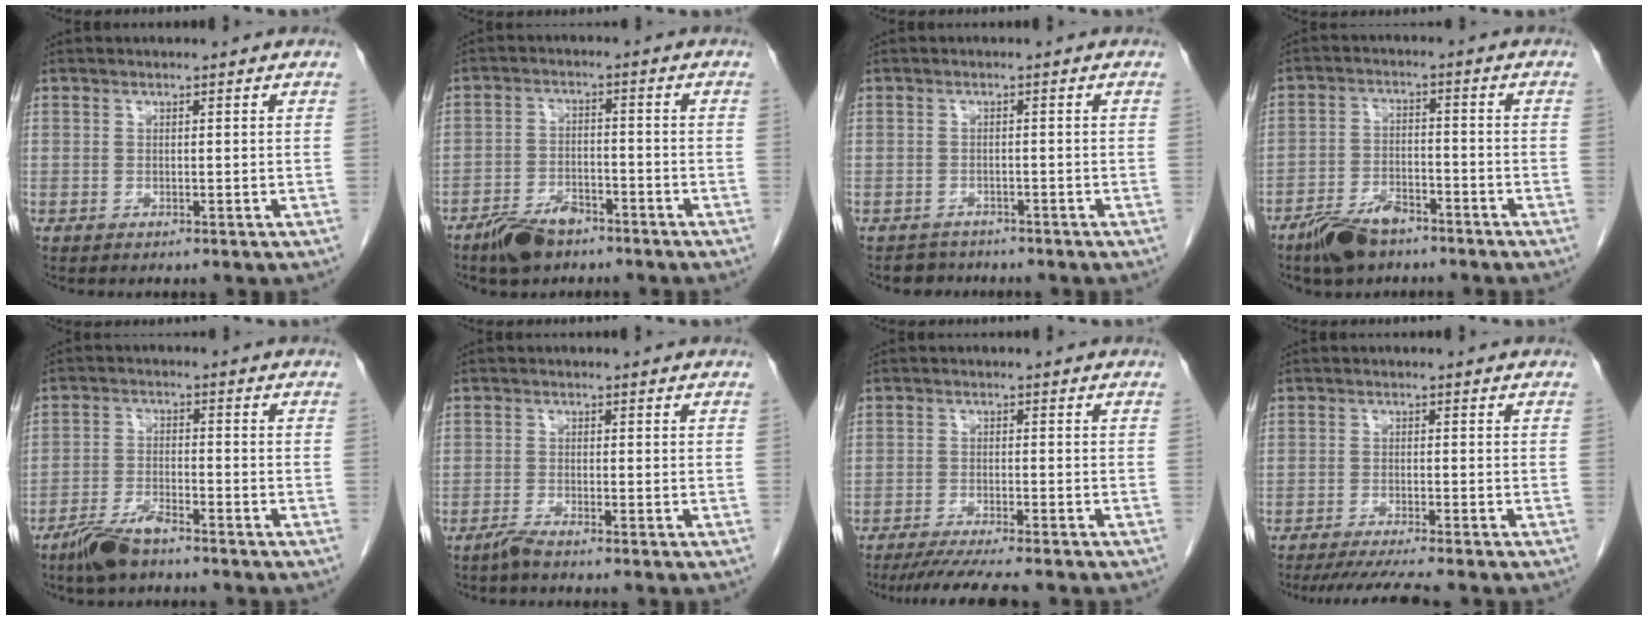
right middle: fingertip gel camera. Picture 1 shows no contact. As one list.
[{"total": 5.9, "force": [-4.5, 2.1, 3.1], "torque": [-0.065, -0.003, -0.080]}, {"total": 2.5, "force": [-2.2, 1.1, -0.5], "torque": [0.001, -0.001, -0.036]}, {"total": 7.0, "force": [-5.2, 2.8, 3.7], "torque": [-0.077, -0.004, -0.092]}, {"total": 5.7, "force": [-4.6, 1.1, 3.2], "torque": [-0.072, -0.009, -0.089]}, {"total": 1.7, "force": [-1.5, -0.3, 0.8], "torque": [-0.022, -0.003, -0.033]}, {"total": 9.3, "force": [-8.0, 0.0, 4.6], "torque": [-0.061, -0.022, -0.125]}, {"total": 7.7, "force": [-6.8, -0.8, 3.6], "torque": [-0.047, -0.022, -0.108]}]